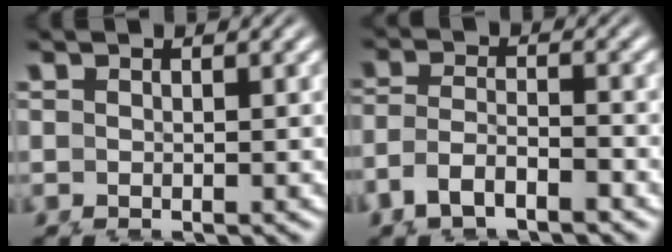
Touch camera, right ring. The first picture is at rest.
{"total": 6.3, "force": [-1.9, 5.4, 2.6], "torque": [-0.087, -0.030, -0.025]}